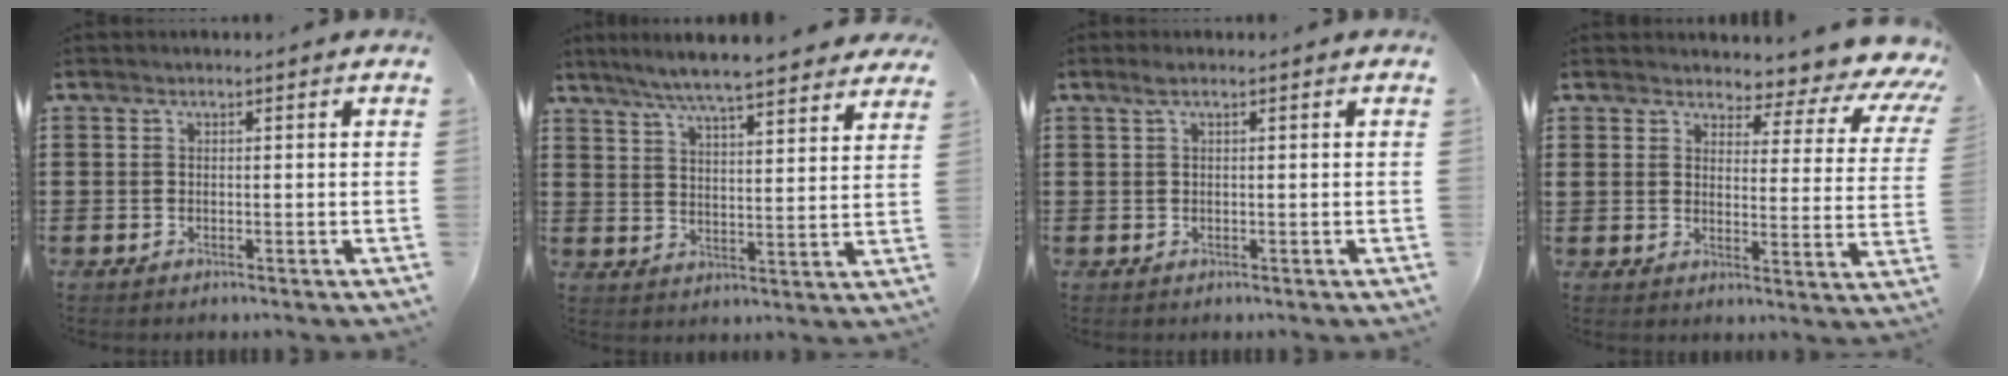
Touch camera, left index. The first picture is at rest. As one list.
[{"total": 6.8, "force": [6.1, 0.0, 2.8], "torque": [-0.077, -0.028, 0.107]}, {"total": 1.0, "force": [0.5, 0.1, 0.9], "torque": [-0.019, 0.001, 0.009]}, {"total": 4.3, "force": [3.6, 1.5, 1.9], "torque": [-0.050, -0.025, 0.056]}]